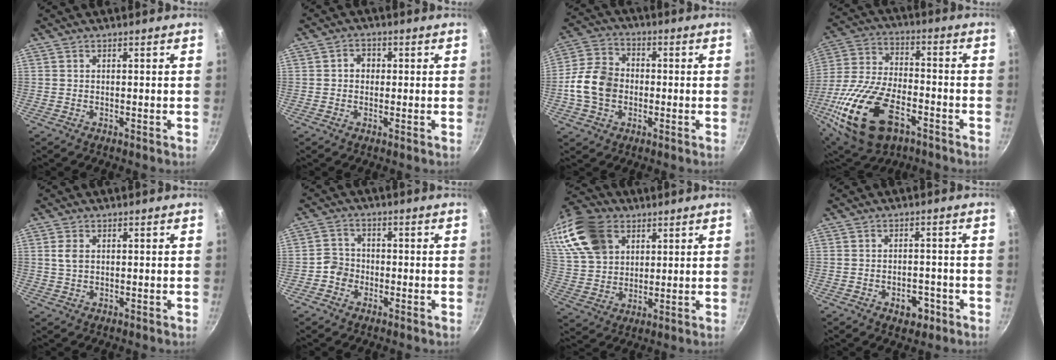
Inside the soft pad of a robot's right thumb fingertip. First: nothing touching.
{"total": 2.8, "force": [0.2, 2.4, 1.4], "torque": [-0.006, 0.006, -0.001]}
{"total": 11.2, "force": [-1.6, 8.7, 6.8], "torque": [-0.107, 0.024, -0.043]}
{"total": 22.7, "force": [-9.4, 12.6, 16.3], "torque": [-0.327, 0.026, -0.171]}
{"total": 2.7, "force": [0.6, 1.8, 2.0], "torque": [-0.038, 0.001, 0.011]}
{"total": 3.9, "force": [-1.5, 3.4, 0.9], "torque": [0.007, 0.019, -0.035]}
{"total": 19.0, "force": [8.7, 13.4, 10.4], "torque": [-0.203, -0.003, 0.167]}
{"total": 4.8, "force": [-2.3, 3.1, 2.8], "torque": [-0.022, 0.016, -0.027]}